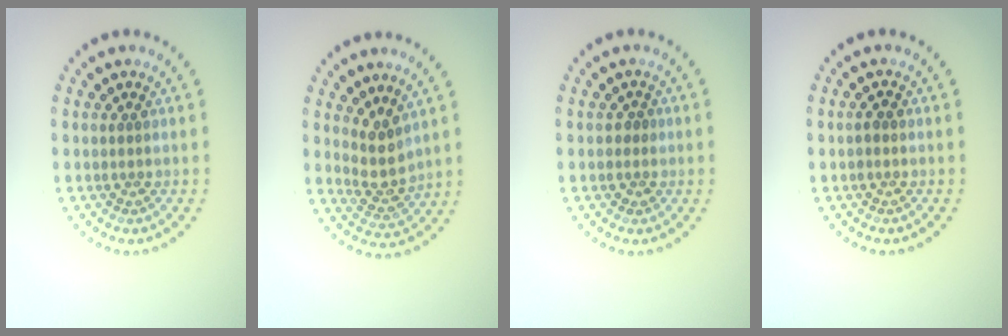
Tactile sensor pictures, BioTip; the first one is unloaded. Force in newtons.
{"total": 2.9, "press": 2.2, "slide": 1.8}
{"total": 1.1, "press": 1.0, "slide": 0.4}
{"total": 0.8, "press": 0.8, "slide": 0.1}